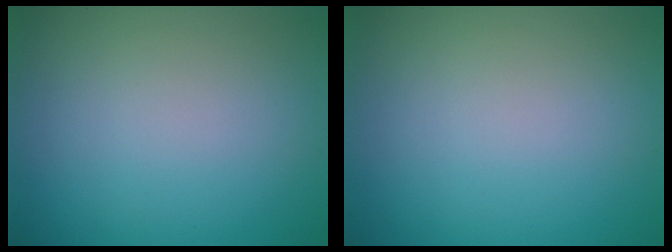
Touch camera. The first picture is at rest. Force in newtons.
{"total": 0.0}